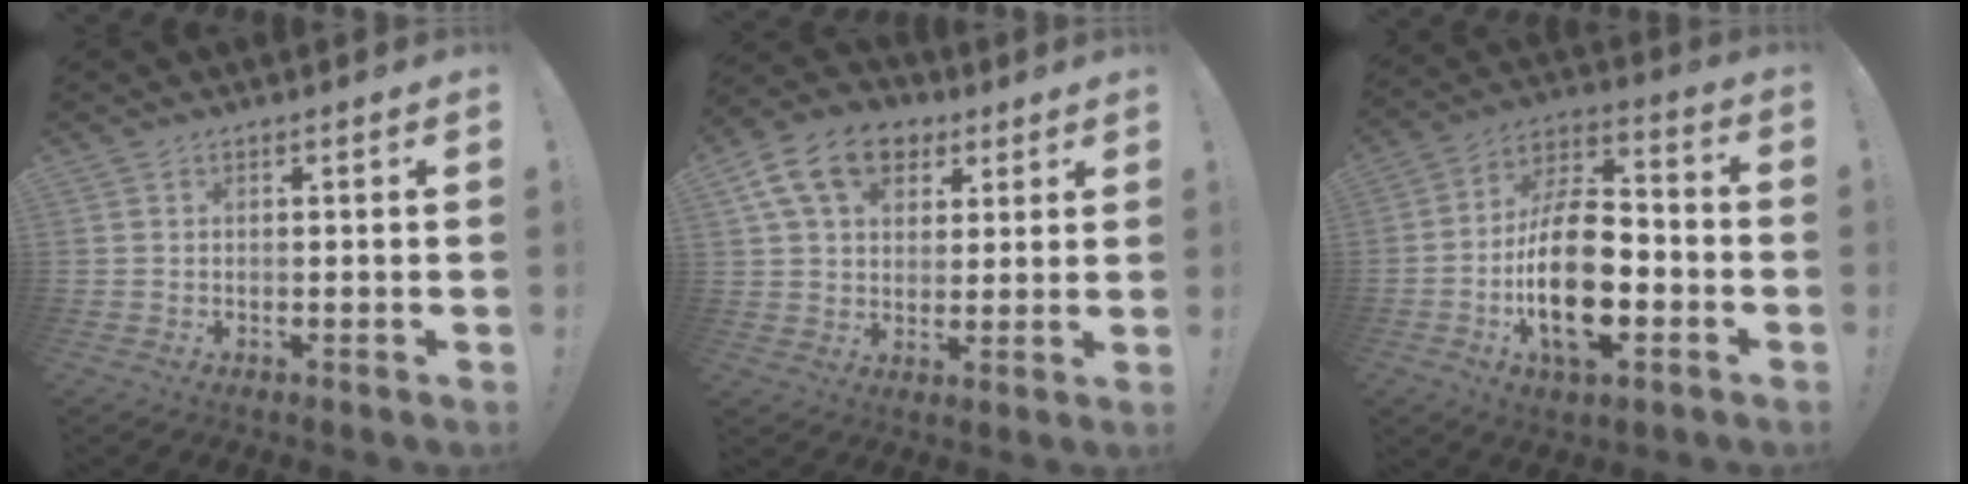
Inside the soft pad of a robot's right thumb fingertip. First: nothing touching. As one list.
[{"total": 15.4, "force": [7.0, 10.9, 8.4], "torque": [-0.135, -0.021, 0.135]}, {"total": 21.6, "force": [-5.7, 11.4, 17.5], "torque": [-0.325, 0.028, -0.091]}]